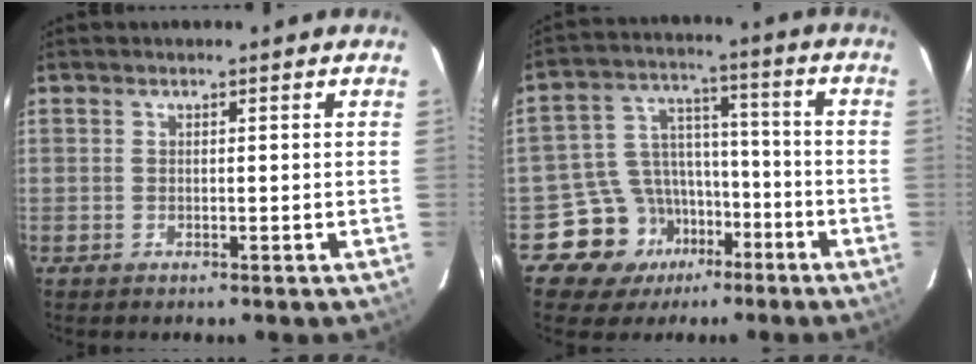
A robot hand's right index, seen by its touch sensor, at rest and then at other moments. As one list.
[{"total": 11.5, "force": [-7.4, 8.7, 1.4], "torque": [-0.045, 0.052, -0.115]}]